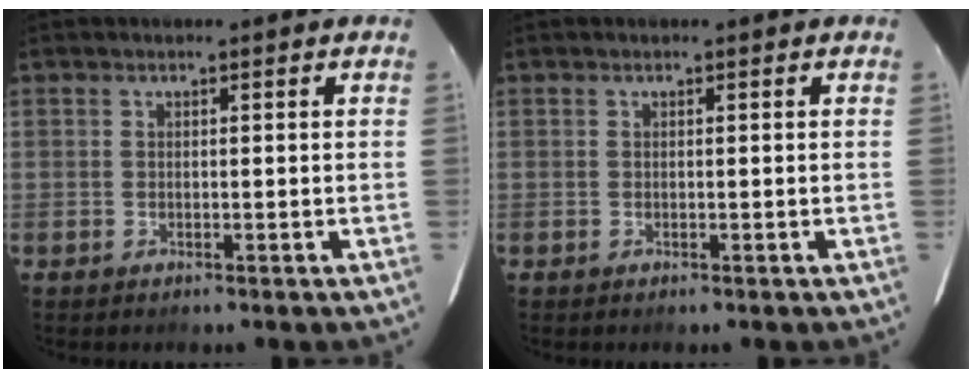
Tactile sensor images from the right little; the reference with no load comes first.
{"total": 0.0}